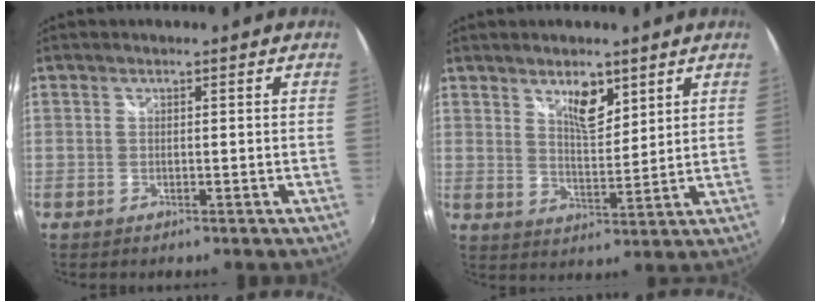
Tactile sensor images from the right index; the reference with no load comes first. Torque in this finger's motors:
{"motor_torque": [-0.04, 0.06, 0.25, 0.02]}